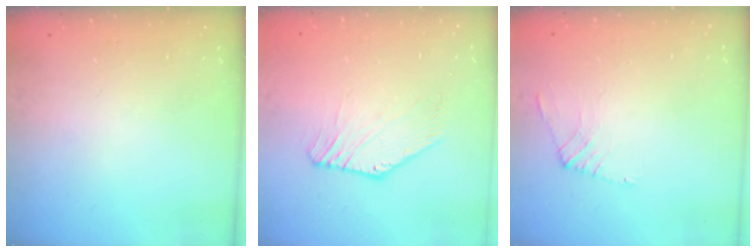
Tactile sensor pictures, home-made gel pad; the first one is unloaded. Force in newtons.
{"total": 3.1, "press": 3.1, "slide": 0.1}
{"total": 2.9, "press": 2.9, "slide": 0.5}